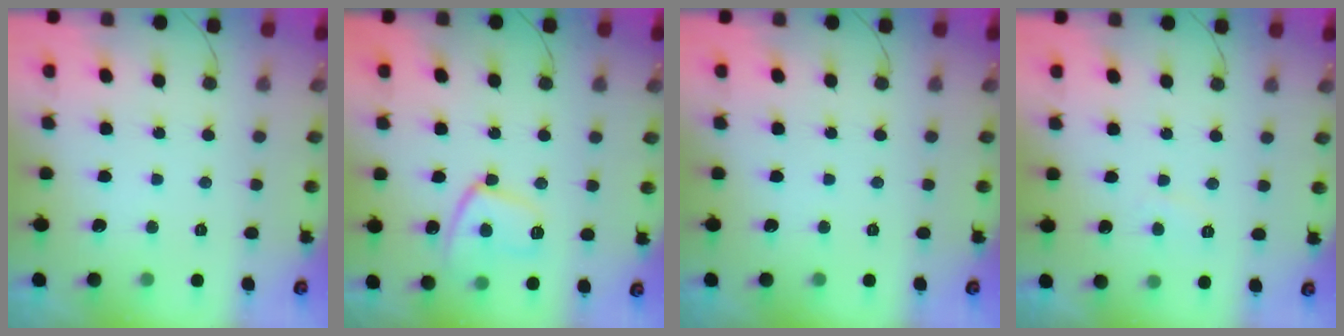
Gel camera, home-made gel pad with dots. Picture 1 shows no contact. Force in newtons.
{"total": 11.8, "press": 11.8, "slide": 1.0}
{"total": 0.0}
{"total": 1.6, "press": 1.6, "slide": 0.5}